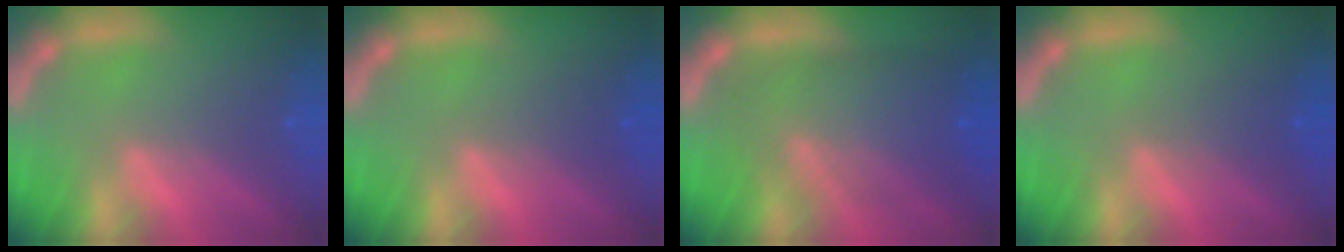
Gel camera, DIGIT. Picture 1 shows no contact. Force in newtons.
{"total": 1.5}
{"total": 8.5}
{"total": 2.0}